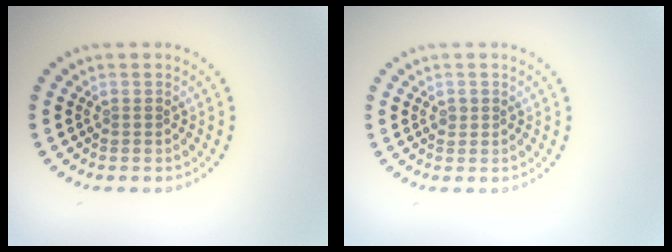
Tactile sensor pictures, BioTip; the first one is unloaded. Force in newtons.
{"total": 0.9, "press": 0.9, "slide": 0.0}